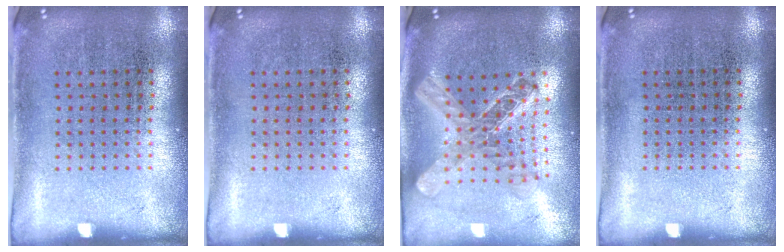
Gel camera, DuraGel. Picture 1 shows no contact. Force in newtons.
{"total": 0.0}
{"total": 2.3, "press": 1.9, "slide": 1.3}
{"total": 0.0}